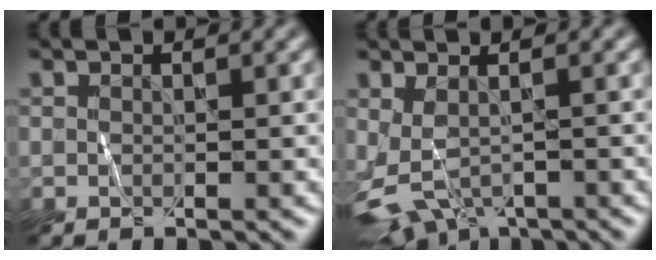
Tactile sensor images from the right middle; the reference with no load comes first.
{"total": 3.1, "force": [-1.6, 1.6, 2.2], "torque": [-0.048, -0.025, -0.023]}